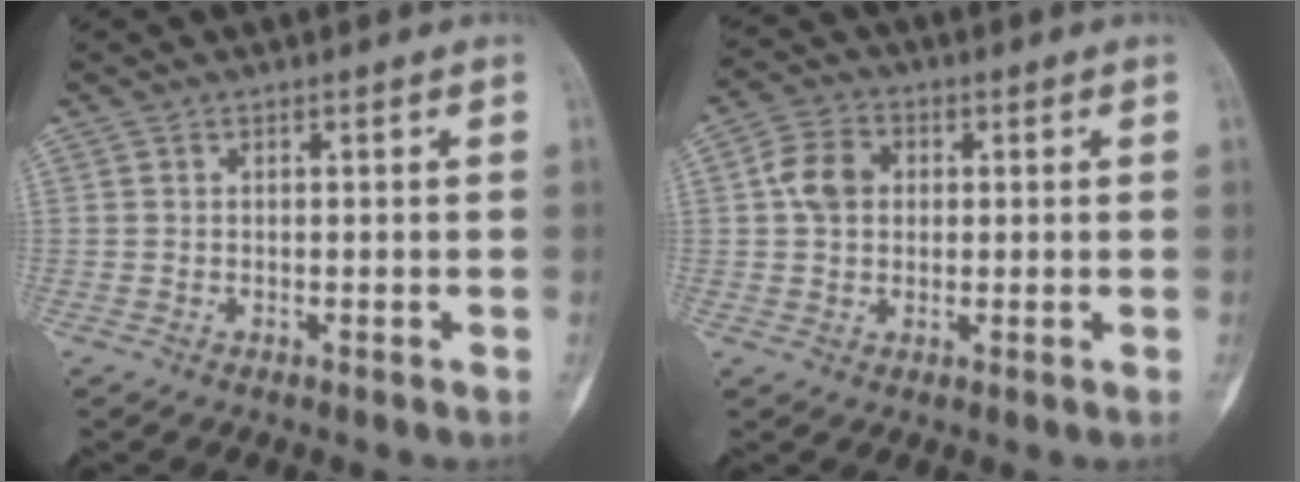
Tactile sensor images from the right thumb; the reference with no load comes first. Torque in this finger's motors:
{"motor_torque": [0.74, 0.92, 0.72, 0.09, 0.19]}